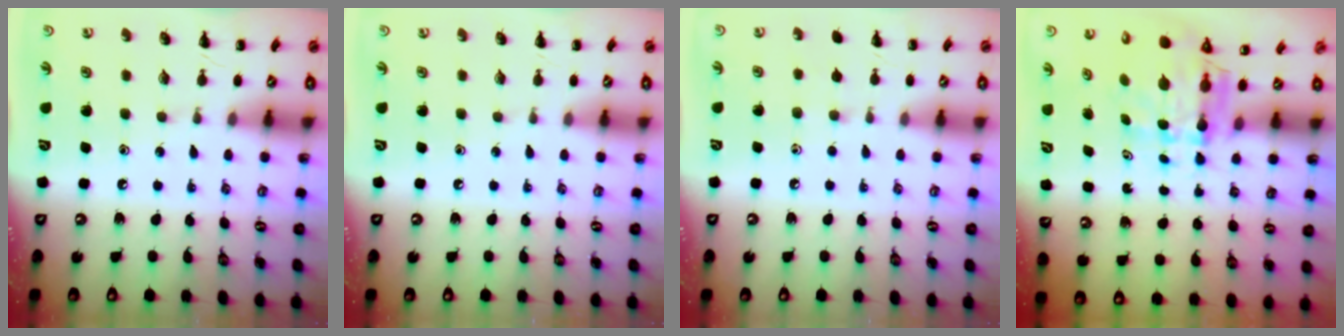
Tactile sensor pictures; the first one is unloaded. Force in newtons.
{"total": 0.0}
{"total": 3.7, "press": 3.5, "slide": 1.2}
{"total": 6.0, "press": 5.9, "slide": 1.4}